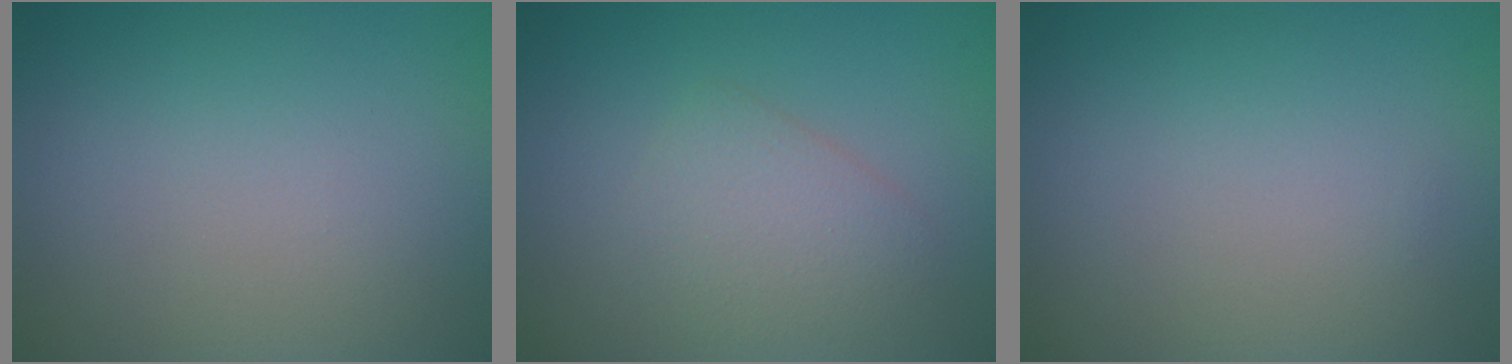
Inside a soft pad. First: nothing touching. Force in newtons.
{"total": 2.5, "press": 2.5, "slide": 0.1}
{"total": 0.0}